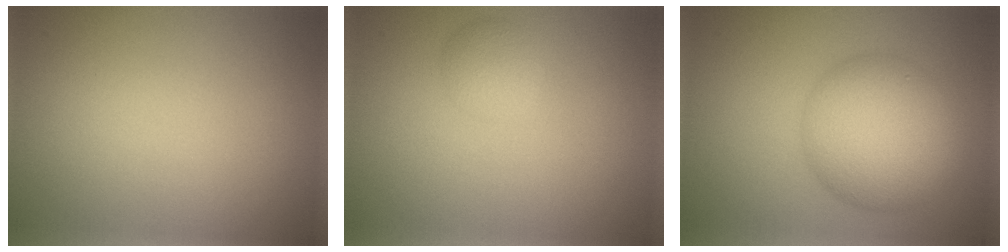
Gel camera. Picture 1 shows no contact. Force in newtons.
{"total": 1.5, "press": 1.5, "slide": 0.0}
{"total": 8.1, "press": 8.1, "slide": 0.4}